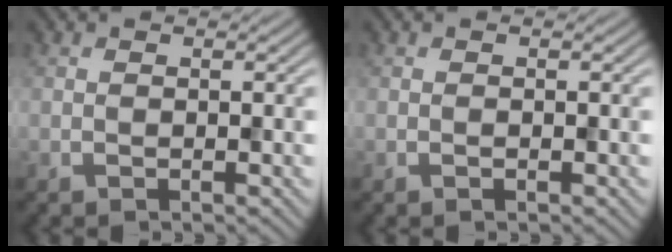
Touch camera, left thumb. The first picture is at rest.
{"total": 0.0}